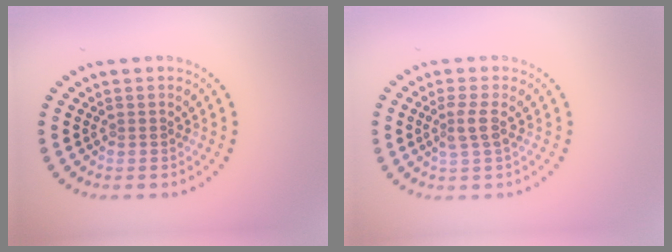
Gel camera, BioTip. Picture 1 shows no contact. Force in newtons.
{"total": 1.9, "press": 1.5, "slide": 1.2}